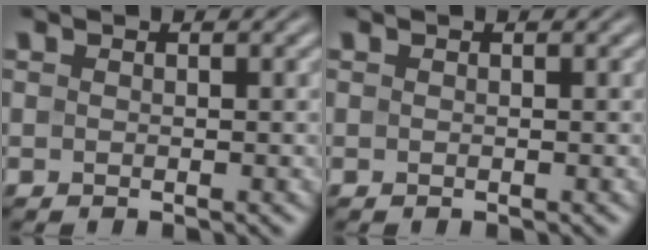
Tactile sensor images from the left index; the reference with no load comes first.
{"total": 0.0}